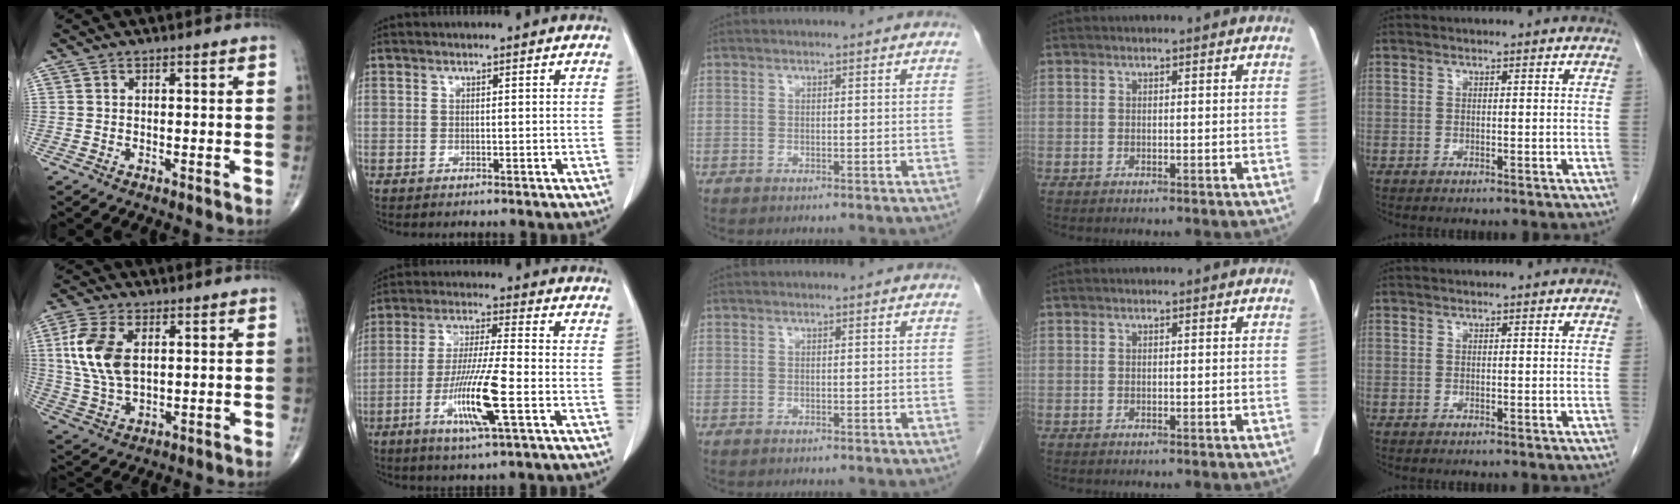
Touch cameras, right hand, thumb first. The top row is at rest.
{"thumb": {"total": 11.5, "force": [2.3, 6.6, 9.1], "torque": [-0.193, -0.007, 0.046]}, "index": {"total": 11.4, "force": [-3.9, 0.1, 10.7], "torque": [-0.210, -0.017, -0.074]}}